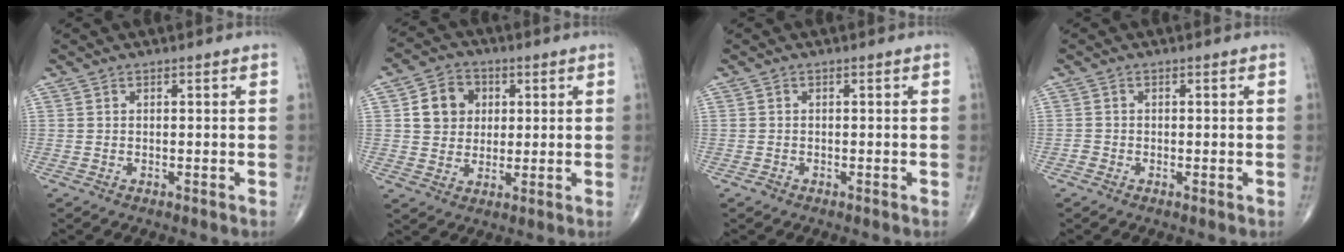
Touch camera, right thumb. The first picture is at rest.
{"total": 8.3, "force": [1.9, 7.2, 3.8], "torque": [-0.031, -0.003, 0.028]}
{"total": 0.7, "force": [-0.5, 0.5, 0.1], "torque": [-0.001, 0.001, -0.013]}
{"total": 0.9, "force": [-0.5, 0.7, 0.4], "torque": [-0.003, -0.001, -0.015]}